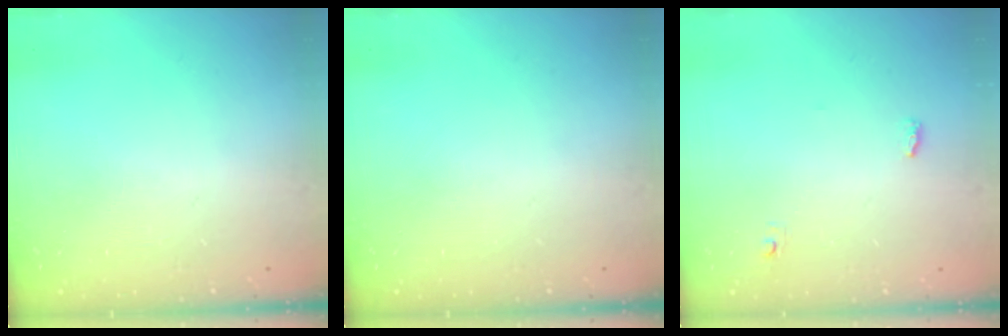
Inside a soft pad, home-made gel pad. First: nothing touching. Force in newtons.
{"total": 0.0}
{"total": 3.4, "press": 3.3, "slide": 0.9}